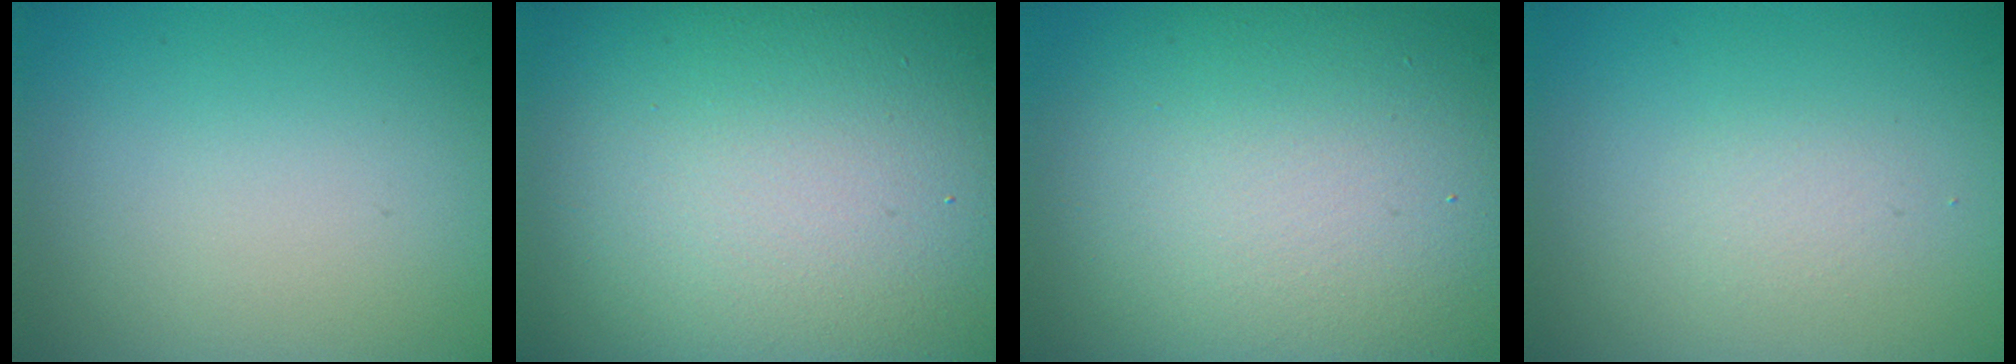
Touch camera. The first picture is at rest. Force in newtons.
{"total": 23.6, "press": 23.6, "slide": 1.1}
{"total": 14.1, "press": 14.0, "slide": 1.3}
{"total": 1.1, "press": 1.1, "slide": 0.0}